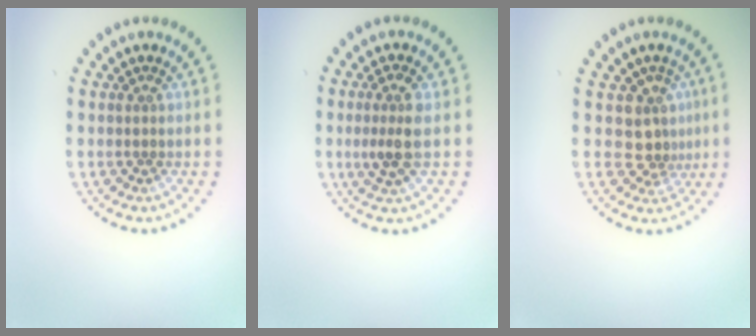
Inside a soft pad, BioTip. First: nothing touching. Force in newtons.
{"total": 2.7, "press": 2.4, "slide": 1.1}
{"total": 3.0, "press": 2.2, "slide": 2.1}